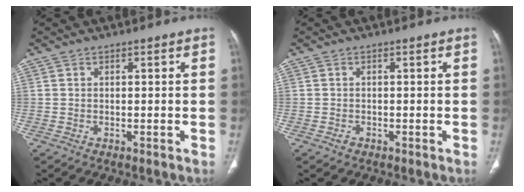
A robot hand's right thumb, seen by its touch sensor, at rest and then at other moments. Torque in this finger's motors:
{"motor_torque": [-0.06, 0.26, -0.27, 0.16, 0.06]}